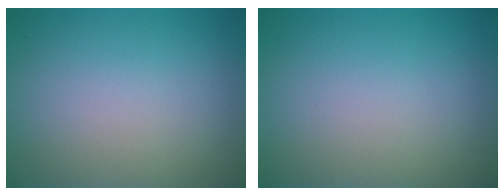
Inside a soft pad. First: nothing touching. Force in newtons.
{"total": 0.0}